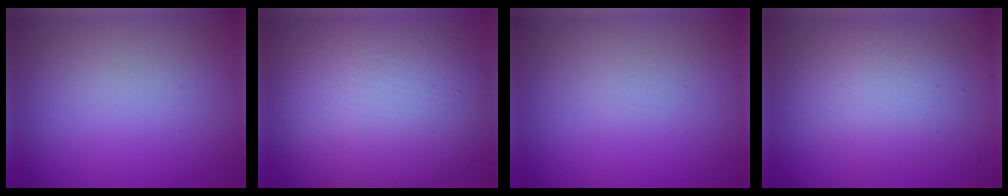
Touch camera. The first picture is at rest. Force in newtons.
{"total": 13.0, "press": 12.9, "slide": 1.0}
{"total": 0.0}
{"total": 3.8, "press": 3.8, "slide": 0.1}